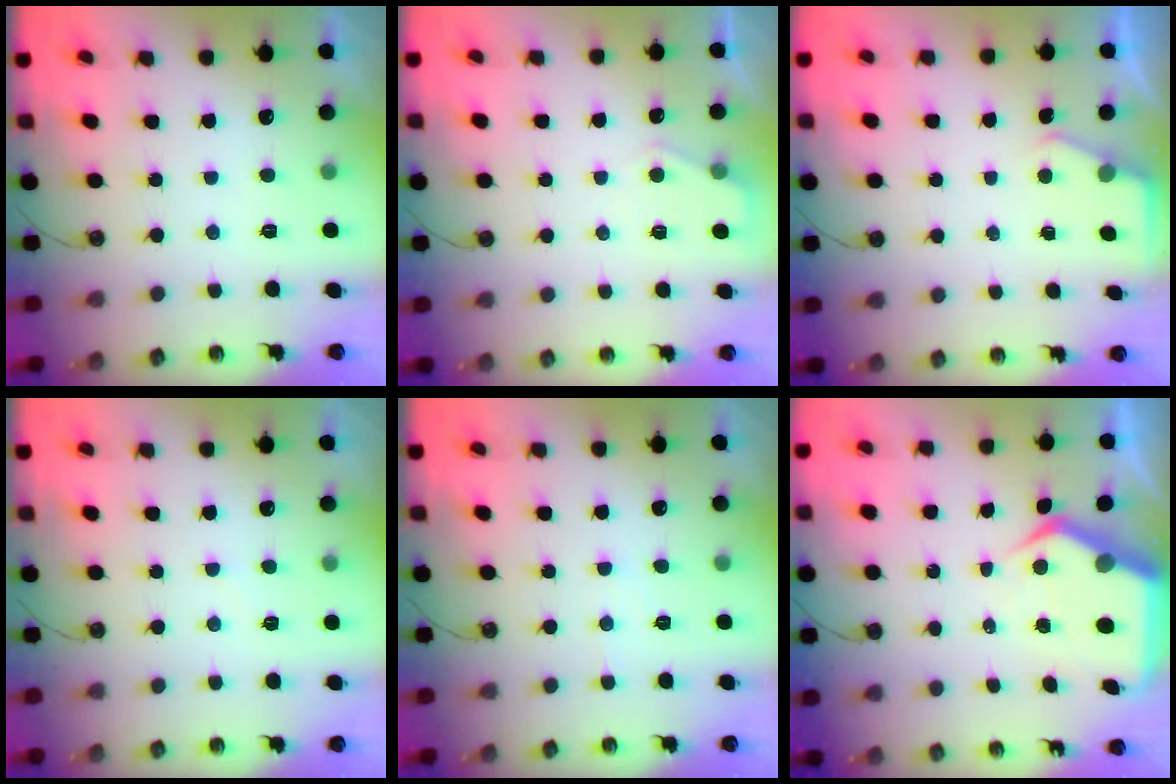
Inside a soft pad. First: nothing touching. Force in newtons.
{"total": 4.4, "press": 4.3, "slide": 0.6}
{"total": 2.8, "press": 2.8, "slide": 0.4}
{"total": 2.1, "press": 2.1, "slide": 0.3}
{"total": 4.9, "press": 4.8, "slide": 0.7}
{"total": 8.4, "press": 8.3, "slide": 1.2}